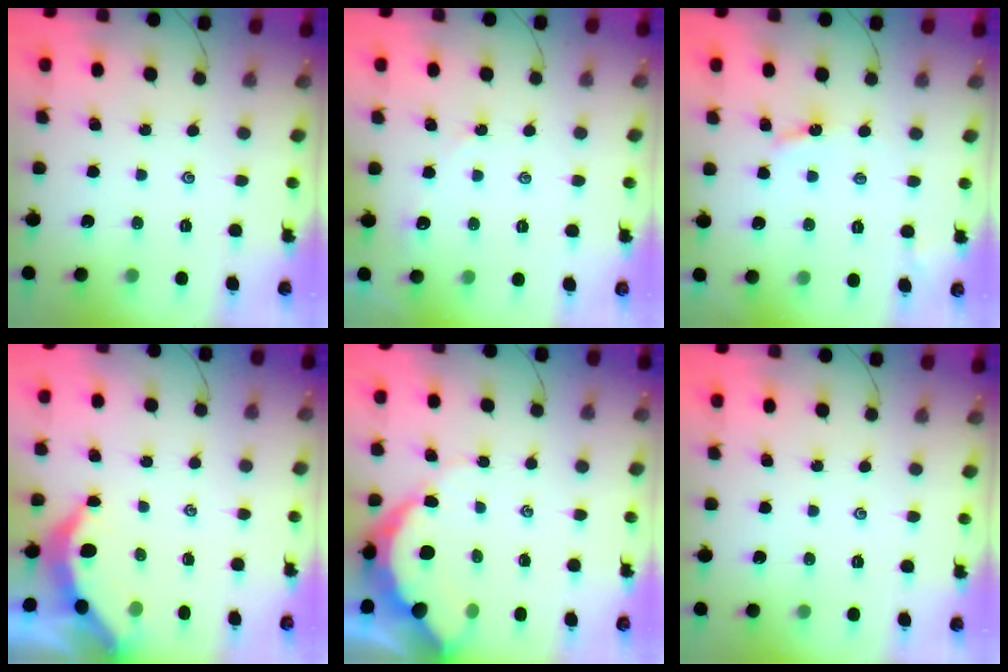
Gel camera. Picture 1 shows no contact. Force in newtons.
{"total": 1.8, "press": 1.8, "slide": 0.4}
{"total": 3.4, "press": 3.4, "slide": 0.4}
{"total": 3.8, "press": 3.8, "slide": 0.4}
{"total": 7.7, "press": 7.7, "slide": 0.8}
{"total": 0.0}